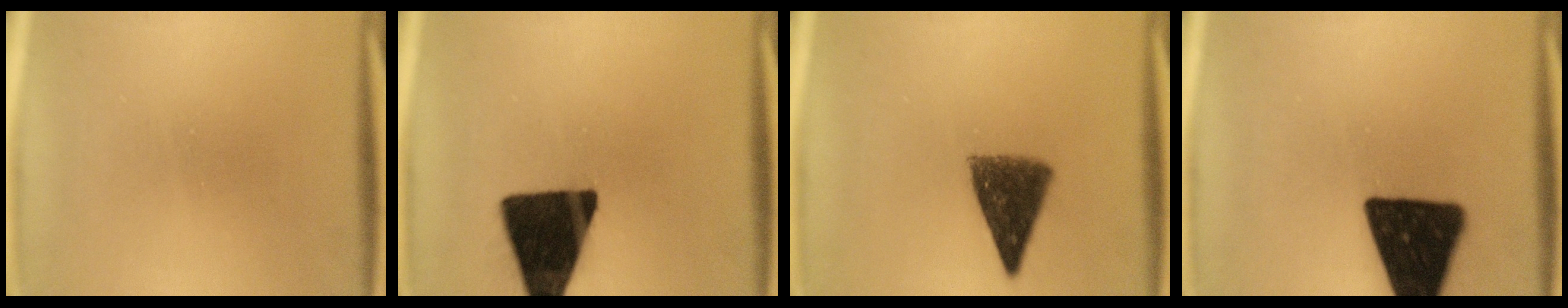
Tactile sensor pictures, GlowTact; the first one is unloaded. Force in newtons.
{"total": 16.5}
{"total": 8.9}
{"total": 18.8}